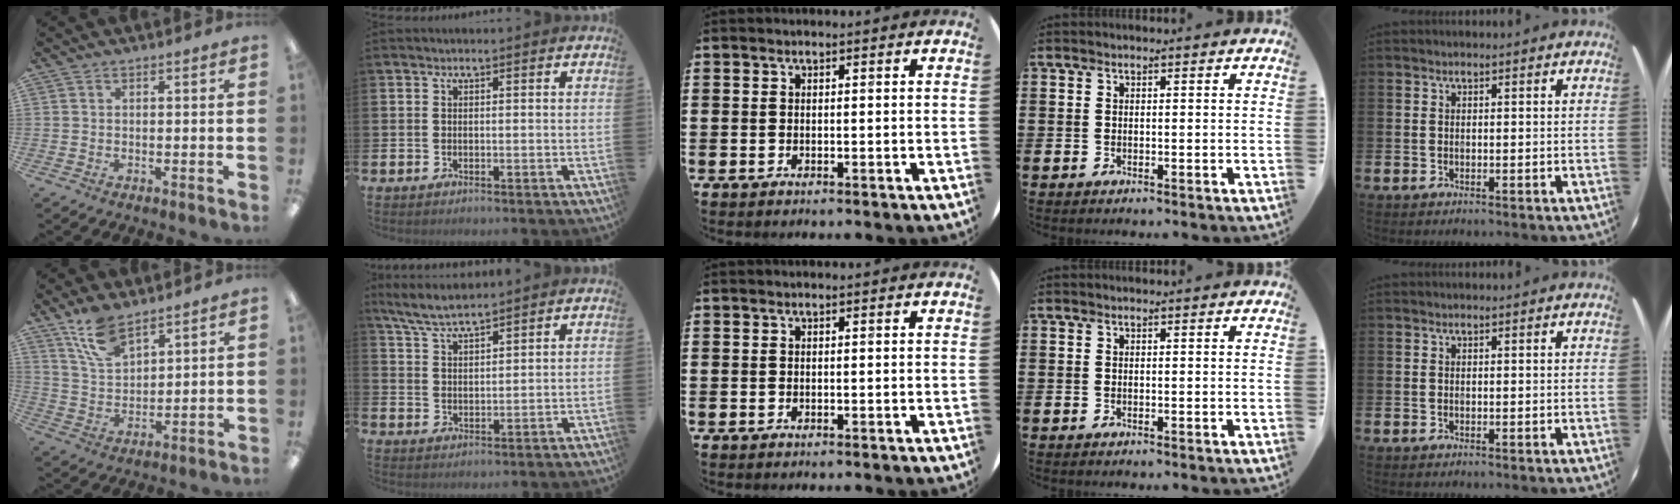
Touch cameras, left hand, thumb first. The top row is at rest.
{"thumb": {"total": 10.5, "force": [7.7, 4.7, 5.4], "torque": [-0.118, -0.027, 0.145]}, "index": {"total": 5.5, "force": [5.1, 0.5, 1.8], "torque": [-0.053, -0.016, 0.094]}}